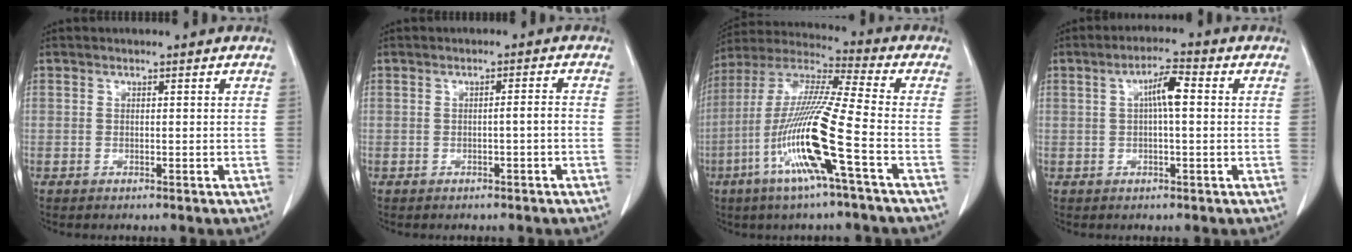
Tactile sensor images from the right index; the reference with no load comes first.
{"total": 1.5, "force": [-0.6, -0.1, 1.4], "torque": [-0.021, 0.001, -0.008]}
{"total": 16.4, "force": [-5.9, -0.7, 15.3], "torque": [-0.314, -0.015, -0.122]}
{"total": 4.6, "force": [0.7, 0.7, 4.5], "torque": [-0.081, 0.012, 0.009]}